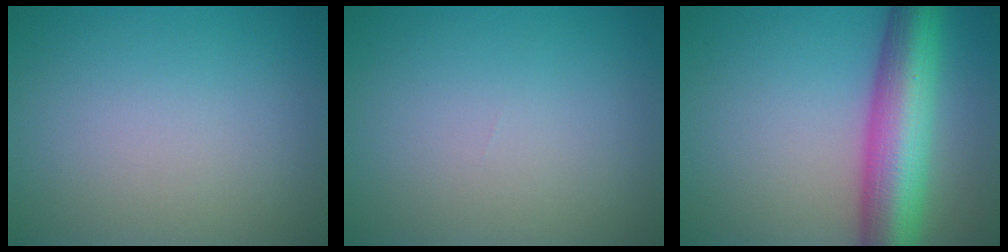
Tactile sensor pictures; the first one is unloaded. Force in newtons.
{"total": 0.0}
{"total": 10.2, "press": 10.2, "slide": 0.3}